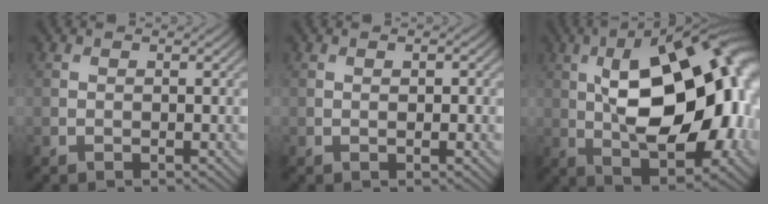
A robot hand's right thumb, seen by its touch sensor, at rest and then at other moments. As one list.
[{"total": 1.2, "force": [0.1, 0.4, 1.2], "torque": [-0.018, -0.001, 0.003]}, {"total": 20.2, "force": [1.0, 9.7, 17.7], "torque": [-0.257, 0.026, -0.002]}]